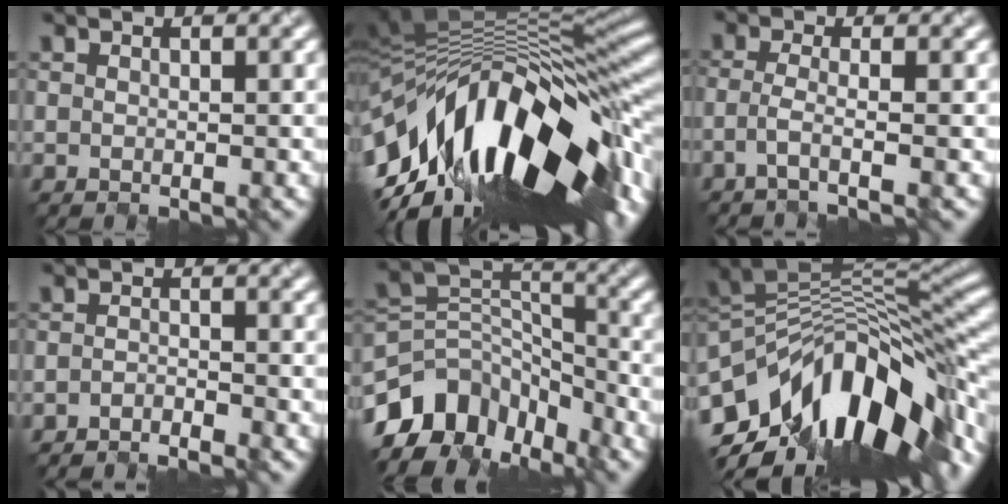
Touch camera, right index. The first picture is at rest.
{"total": 17.9, "force": [-5.2, 8.8, 14.8], "torque": [-0.265, -0.003, -0.093]}
{"total": 2.3, "force": [-1.3, 0.4, 1.8], "torque": [-0.032, -0.008, -0.038]}
{"total": 2.4, "force": [-2.4, 0.0, 0.2], "torque": [0.000, -0.005, -0.045]}
{"total": 9.6, "force": [-6.2, 5.9, 4.3], "torque": [-0.081, 0.003, -0.124]}
{"total": 14.0, "force": [-4.8, 7.0, 11.1], "torque": [-0.189, 0.015, -0.093]}